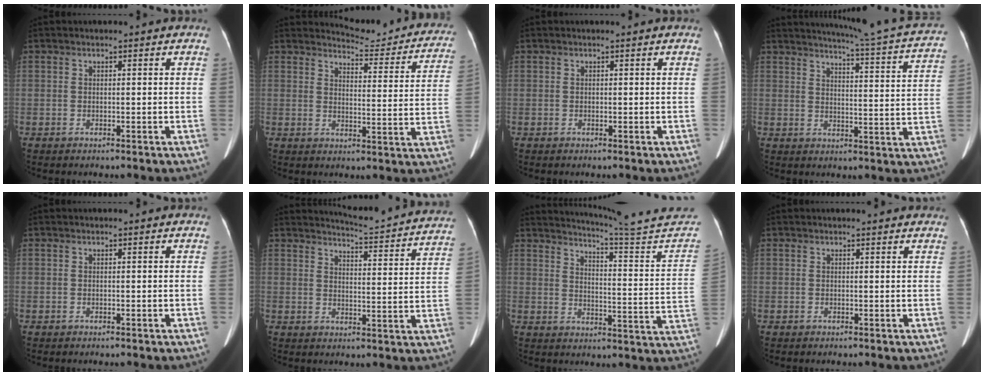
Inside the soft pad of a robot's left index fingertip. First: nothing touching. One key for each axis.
{"total": 13.5, "fx": 13.1, "fy": 2.1, "fz": 2.3, "tx": -0.011, "ty": -0.052, "tz": 0.135}
{"total": 0.0}
{"total": 19.6, "fx": 18.2, "fy": -0.3, "fz": 7.1, "tx": -0.105, "ty": -0.067, "tz": 0.209}
{"total": 0.0}
{"total": 16.0, "fx": 15.6, "fy": 0.4, "fz": 3.7, "tx": -0.051, "ty": -0.063, "tz": 0.174}
{"total": 22.2, "fx": 21.0, "fy": -1.6, "fz": 6.8, "tx": -0.104, "ty": -0.120, "tz": 0.252}
{"total": 2.5, "fx": 2.4, "fy": 0.3, "fz": 0.7, "tx": -0.014, "ty": 0.007, "tz": 0.020}